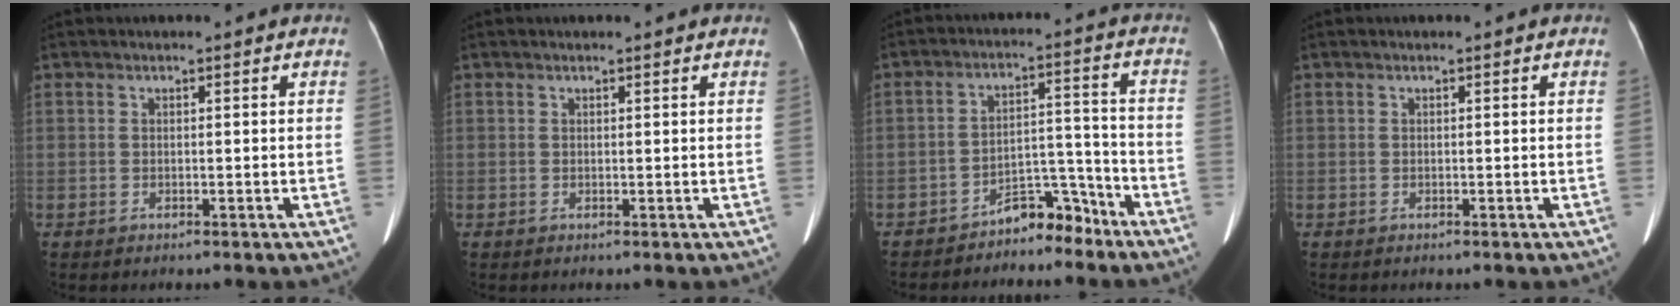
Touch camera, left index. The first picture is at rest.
{"total": 1.6, "force": [1.4, 0.3, 0.7], "torque": [-0.008, 0.016, 0.015]}
{"total": 6.0, "force": [-5.4, 2.0, 1.7], "torque": [-0.023, 0.032, -0.087]}
{"total": 0.0}